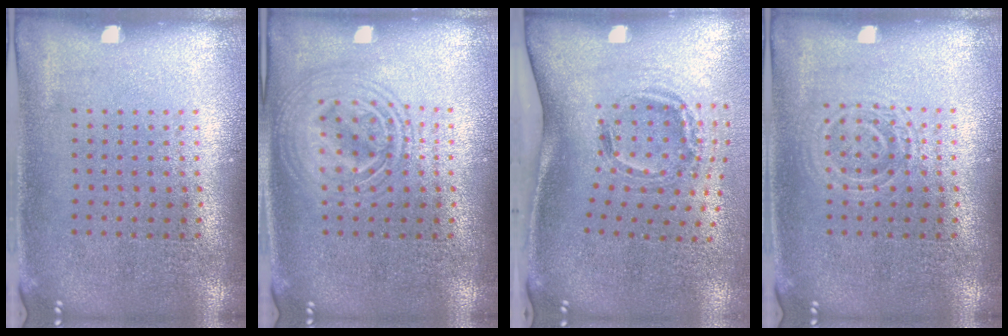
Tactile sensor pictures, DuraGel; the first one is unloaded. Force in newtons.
{"total": 2.9, "press": 2.9, "slide": 0.4}
{"total": 1.9, "press": 1.3, "slide": 1.5}
{"total": 1.7, "press": 1.7, "slide": 0.4}